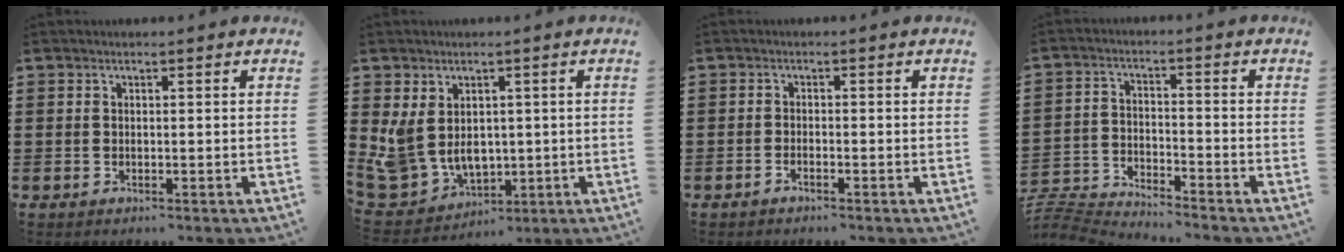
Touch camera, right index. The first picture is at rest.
{"total": 7.1, "force": [1.3, 6.0, 3.5], "torque": [-0.118, -0.010, 0.025]}
{"total": 1.0, "force": [-0.9, 0.0, 0.4], "torque": [-0.009, -0.003, -0.017]}
{"total": 4.8, "force": [-4.8, 0.0, 0.2], "torque": [-0.027, -0.007, -0.105]}